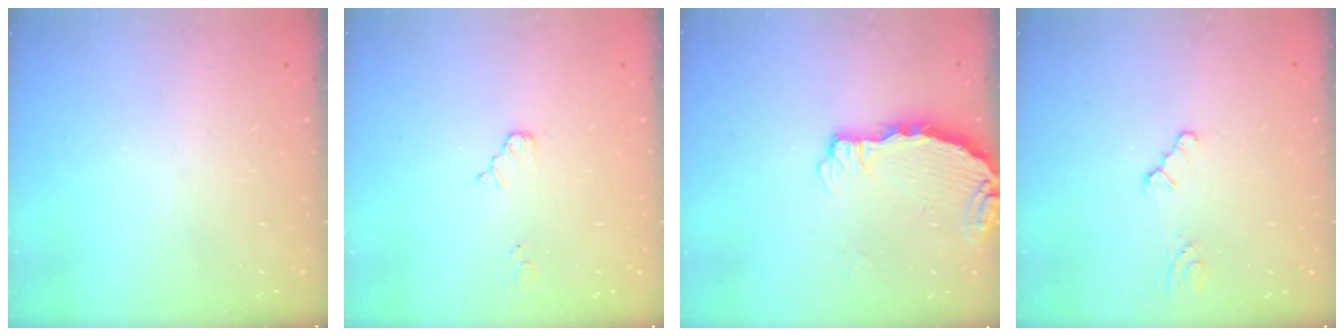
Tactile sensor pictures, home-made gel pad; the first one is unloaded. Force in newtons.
{"total": 2.9, "press": 2.8, "slide": 0.4}
{"total": 3.7, "press": 3.7, "slide": 0.3}
{"total": 1.0, "press": 1.0, "slide": 0.2}